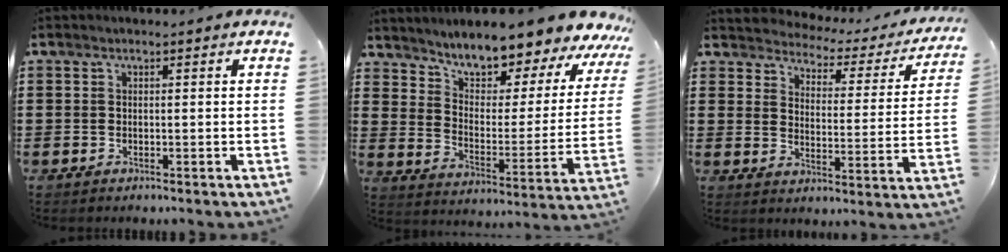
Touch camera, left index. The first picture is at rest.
{"total": 8.2, "force": [7.8, 0.9, 2.4], "torque": [-0.068, -0.069, 0.132]}
{"total": 2.5, "force": [2.4, 0.7, 0.2], "torque": [-0.025, -0.024, 0.031]}